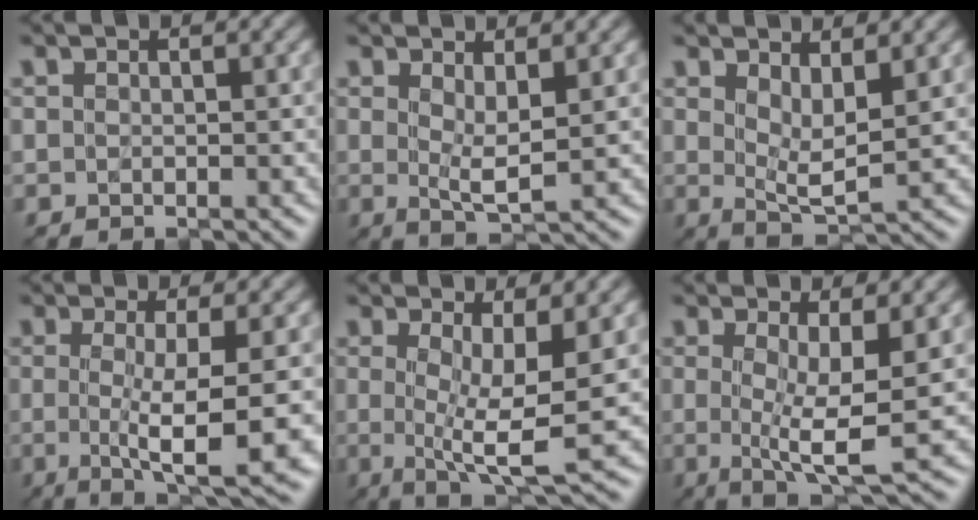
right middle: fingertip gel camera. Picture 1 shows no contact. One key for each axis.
{"total": 2.1, "fx": 0.6, "fy": 0.3, "fz": 2.0, "tx": -0.042, "ty": -0.007, "tz": 0.011}
{"total": 2.6, "fx": 1.0, "fy": 0.6, "fz": 2.3, "tx": -0.047, "ty": -0.011, "tz": 0.021}
{"total": 6.2, "fx": -1.1, "fy": 0.4, "fz": 6.1, "tx": -0.102, "ty": -0.012, "tz": -0.018}
{"total": 5.0, "fx": -0.2, "fy": 0.7, "fz": 4.9, "tx": -0.088, "ty": -0.011, "tz": -0.002}
{"total": 4.4, "fx": -0.2, "fy": 0.4, "fz": 4.4, "tx": -0.078, "ty": -0.009, "tz": -0.004}